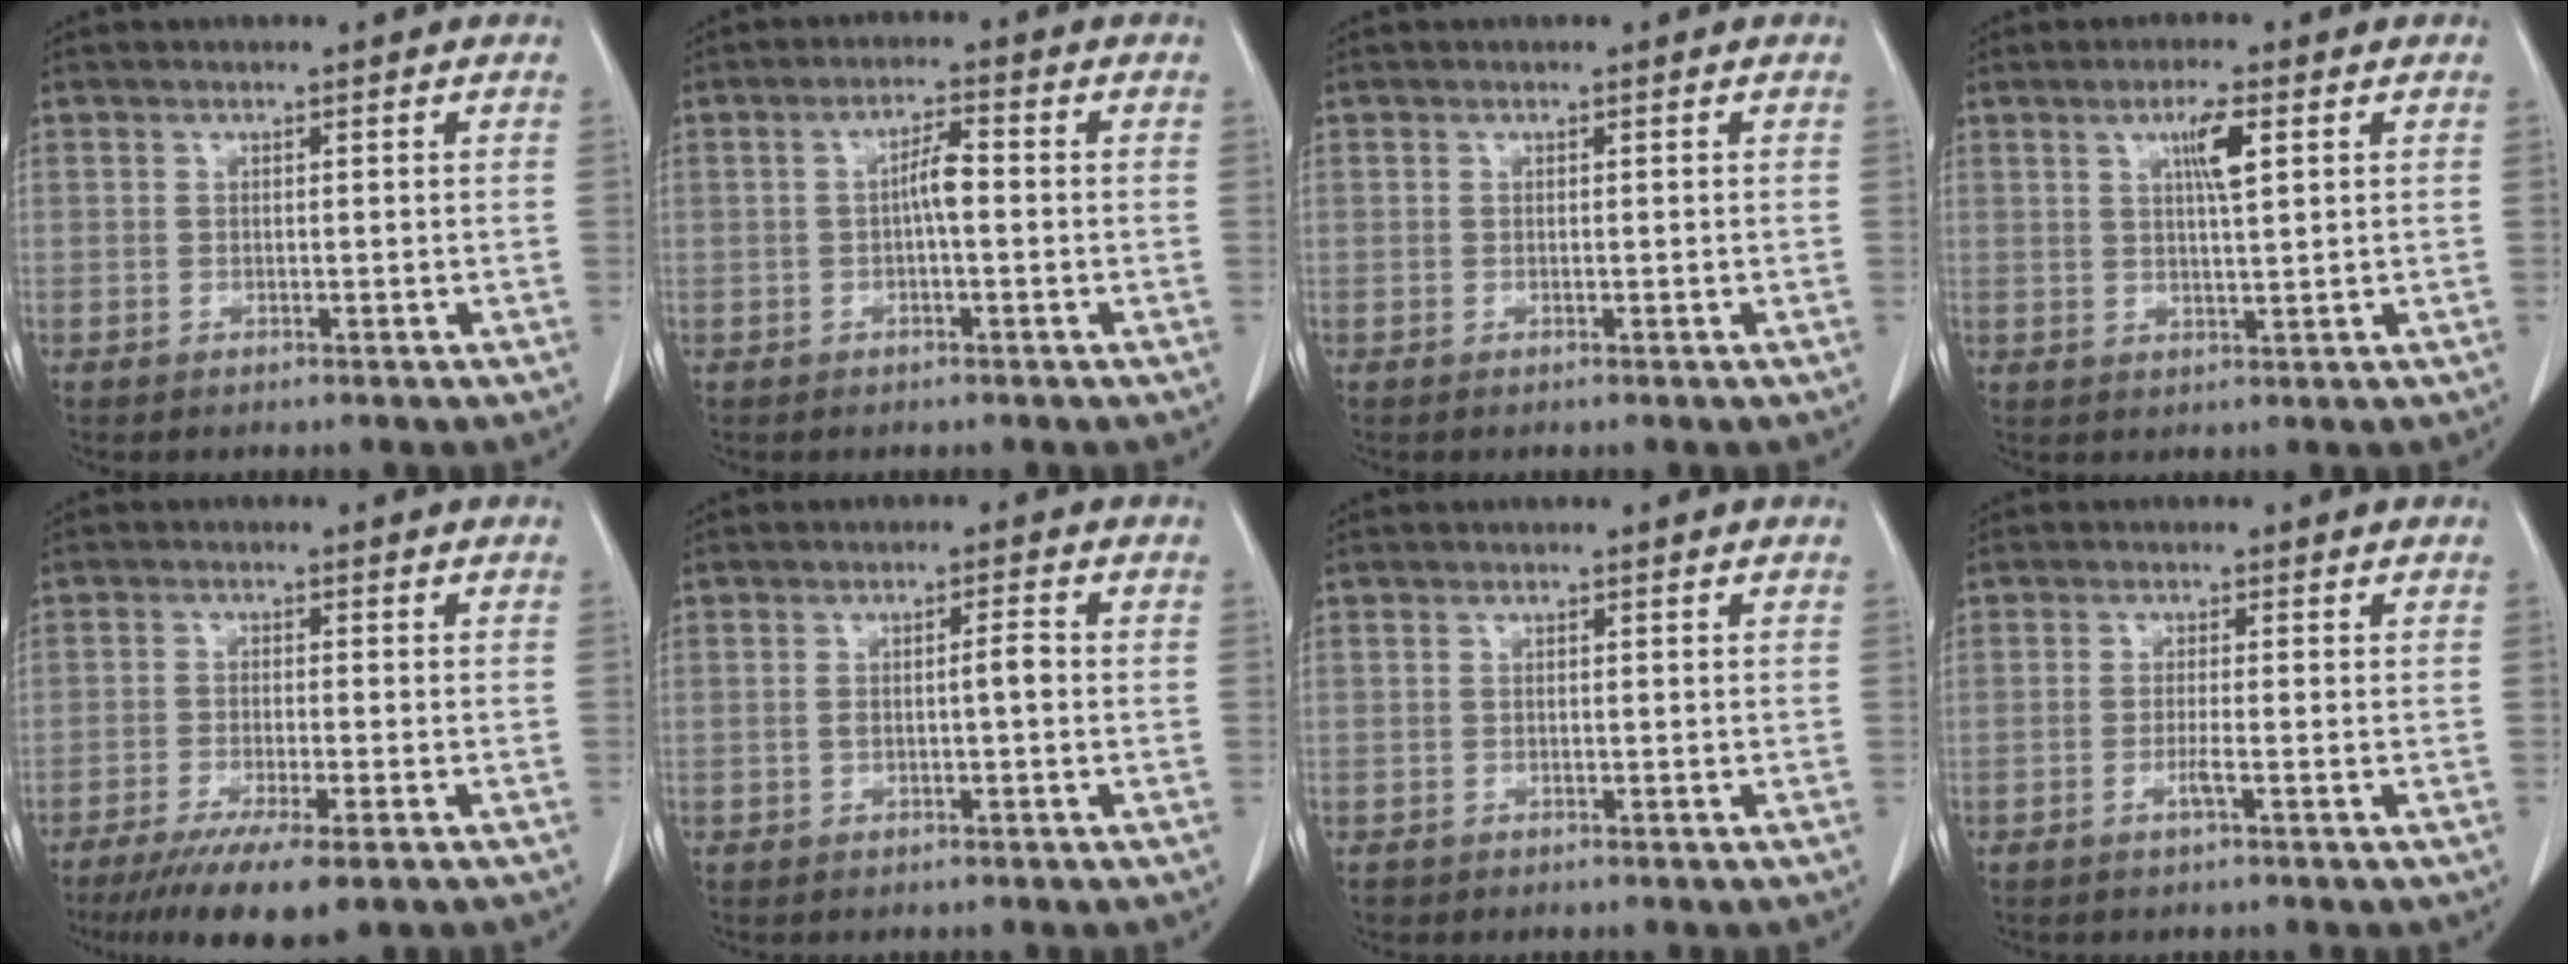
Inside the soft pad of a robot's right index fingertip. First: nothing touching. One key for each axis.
{"total": 3.3, "fx": -0.2, "fy": 0.6, "fz": 3.2, "tx": -0.061, "ty": 0.008, "tz": -0.004}
{"total": 0.0}
{"total": 4.5, "fx": 1.8, "fy": 0.3, "fz": 4.1, "tx": -0.075, "ty": -0.002, "tz": 0.030}
{"total": 10.3, "fx": -7.1, "fy": 1.1, "fz": 7.3, "tx": -0.113, "ty": -0.024, "tz": -0.108}
{"total": 2.6, "fx": -0.3, "fy": 0.4, "fz": 2.6, "tx": -0.048, "ty": 0.008, "tz": -0.001}
{"total": 0.9, "fx": -0.5, "fy": 0.7, "fz": 0.0, "tx": -0.010, "ty": 0.003, "tz": -0.007}
{"total": 1.7, "fx": -0.8, "fy": -0.3, "fz": 1.4, "tx": -0.029, "ty": -0.001, "tz": -0.016}